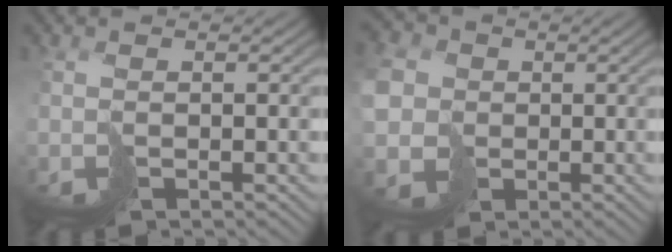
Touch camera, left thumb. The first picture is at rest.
{"total": 6.5, "force": [0.5, 6.0, 2.4], "torque": [-0.091, 0.005, 0.001]}